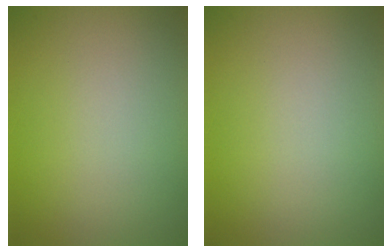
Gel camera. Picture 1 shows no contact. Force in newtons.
{"total": 0.0}